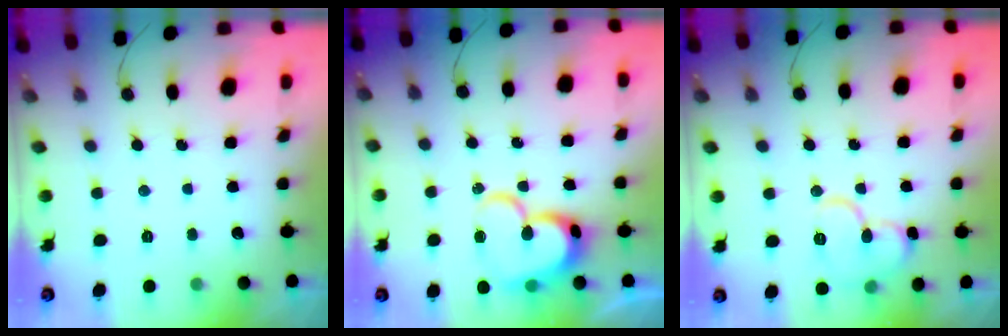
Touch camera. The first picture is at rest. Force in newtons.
{"total": 18.6, "press": 18.6, "slide": 1.5}
{"total": 11.4, "press": 11.4, "slide": 0.7}